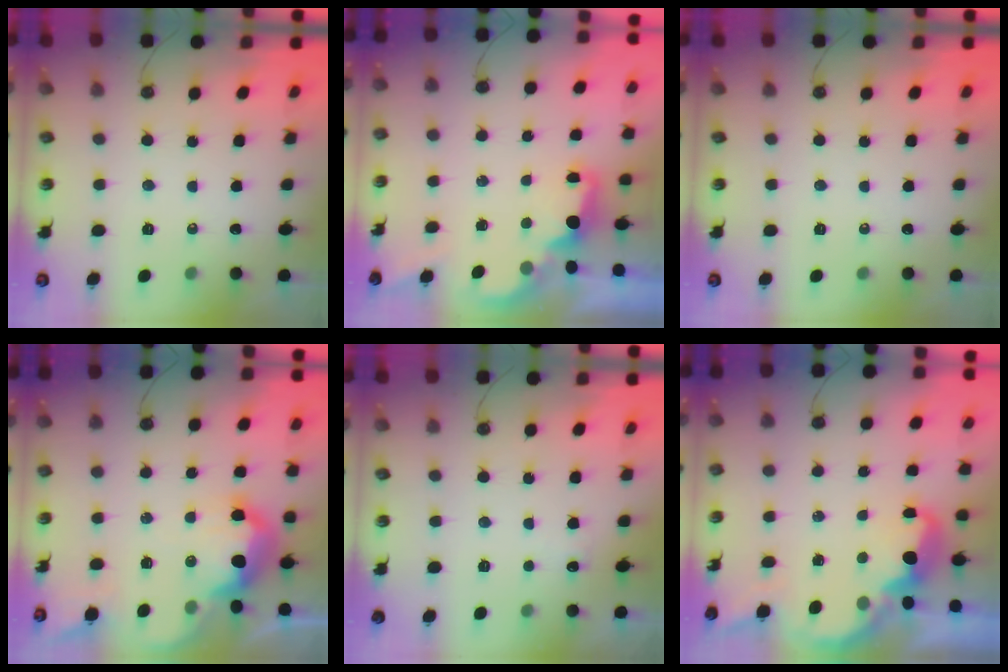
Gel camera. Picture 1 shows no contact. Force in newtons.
{"total": 2.0, "press": 1.9, "slide": 0.7}
{"total": 0.0}
{"total": 15.2, "press": 15.1, "slide": 0.9}
{"total": 2.7, "press": 2.5, "slide": 1.0}
{"total": 5.6, "press": 5.6, "slide": 0.8}